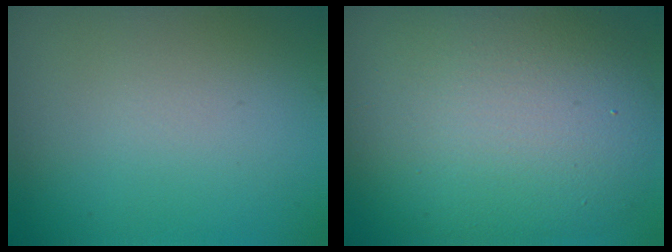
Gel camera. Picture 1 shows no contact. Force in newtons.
{"total": 12.2, "press": 12.2, "slide": 0.8}